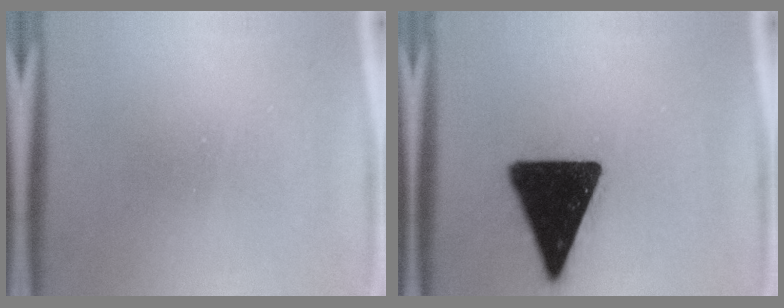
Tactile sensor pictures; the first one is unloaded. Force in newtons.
{"total": 18.8}